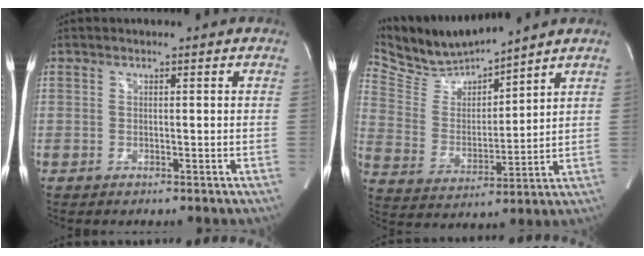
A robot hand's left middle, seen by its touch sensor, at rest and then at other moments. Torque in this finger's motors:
{"motor_torque": [-0.36, -0.48, -0.20, -0.04]}